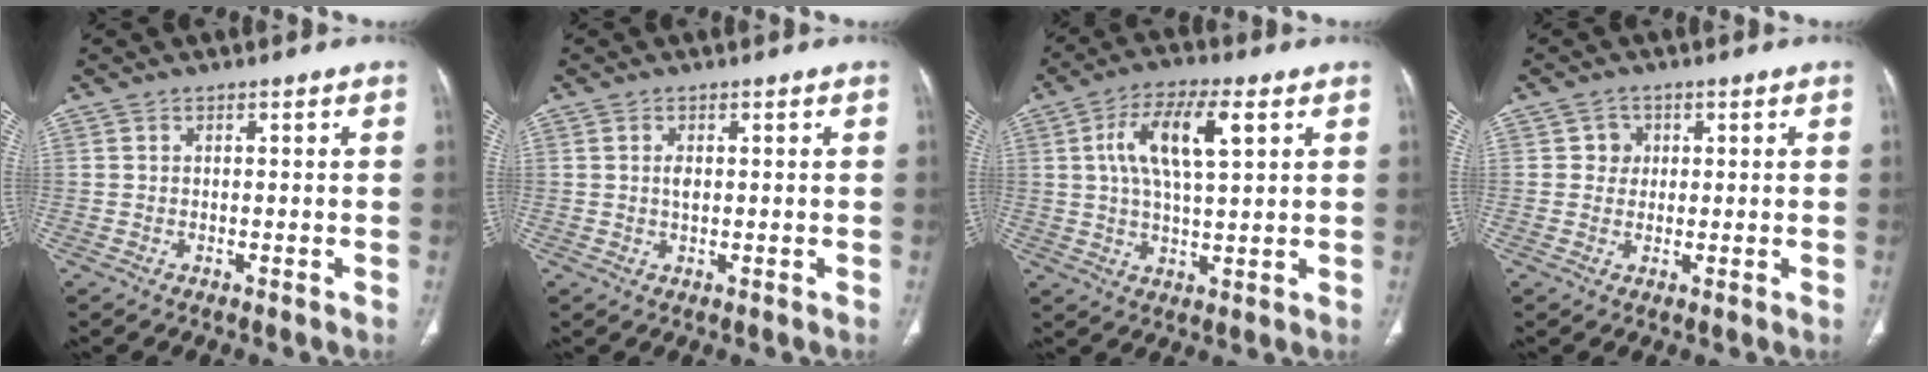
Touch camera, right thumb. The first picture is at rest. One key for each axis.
{"total": 1.6, "fx": 0.2, "fy": 0.9, "fz": 1.3, "tx": -0.022, "ty": -0.001, "tz": 0.006}
{"total": 11.8, "fx": 3.8, "fy": 4.3, "fz": 10.3, "tx": -0.193, "ty": 0.005, "tz": 0.068}
{"total": 2.6, "fx": 0.6, "fy": 2.5, "fz": 0.4, "tx": 0.012, "ty": 0.003, "tz": 0.005}